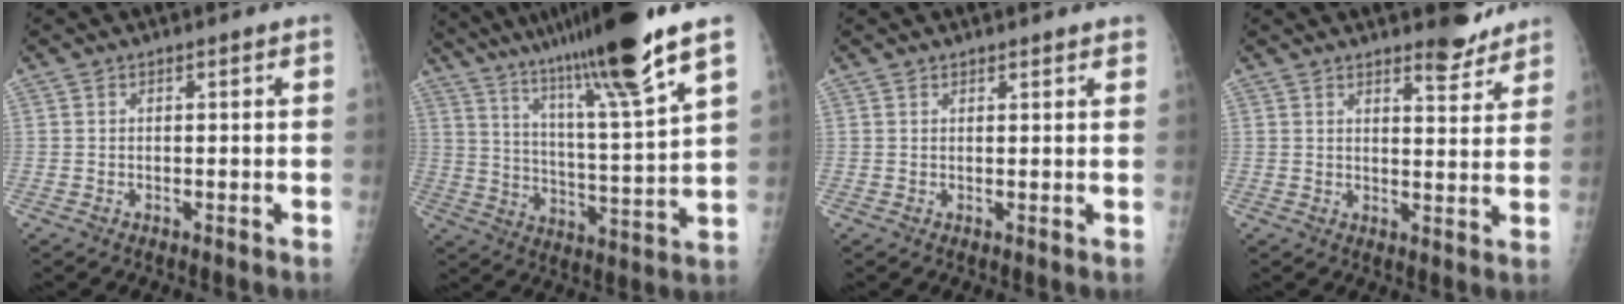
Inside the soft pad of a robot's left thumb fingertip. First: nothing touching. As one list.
[{"total": 22.3, "force": [15.5, 0.6, 16.0], "torque": [-0.258, -0.060, 0.259]}, {"total": 1.8, "force": [1.7, 0.5, 0.5], "torque": [0.006, -0.004, 0.021]}, {"total": 5.4, "force": [4.7, 1.4, 2.3], "torque": [-0.018, -0.040, 0.067]}]